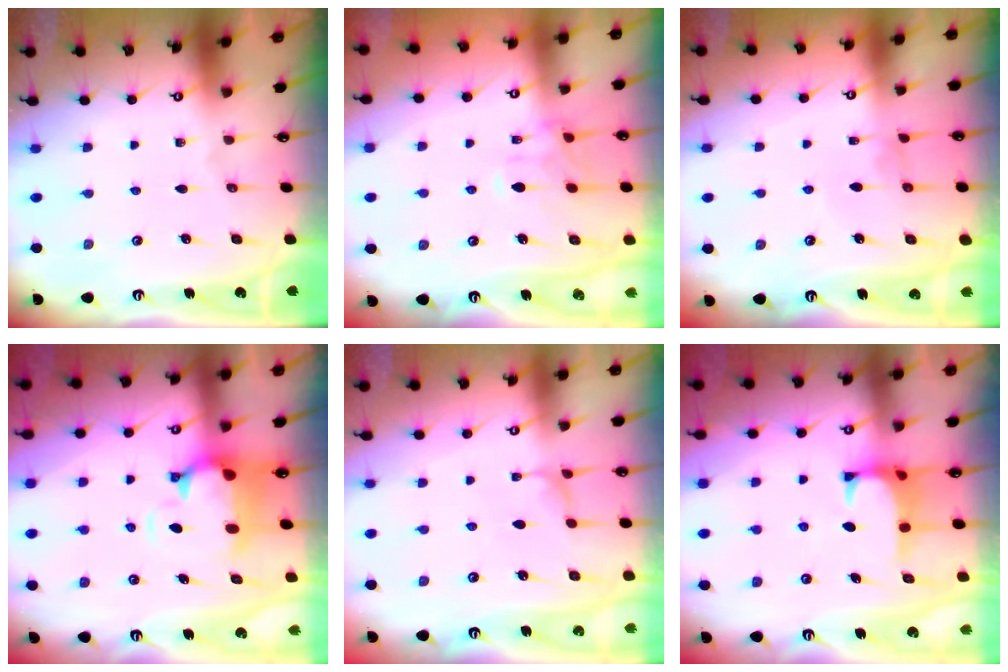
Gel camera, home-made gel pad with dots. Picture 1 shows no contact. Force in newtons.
{"total": 2.4, "press": 2.0, "slide": 1.4}
{"total": 0.0}
{"total": 1.7, "press": 0.9, "slide": 1.4}
{"total": 2.8, "press": 2.8, "slide": 0.2}
{"total": 1.2, "press": 1.1, "slide": 0.6}